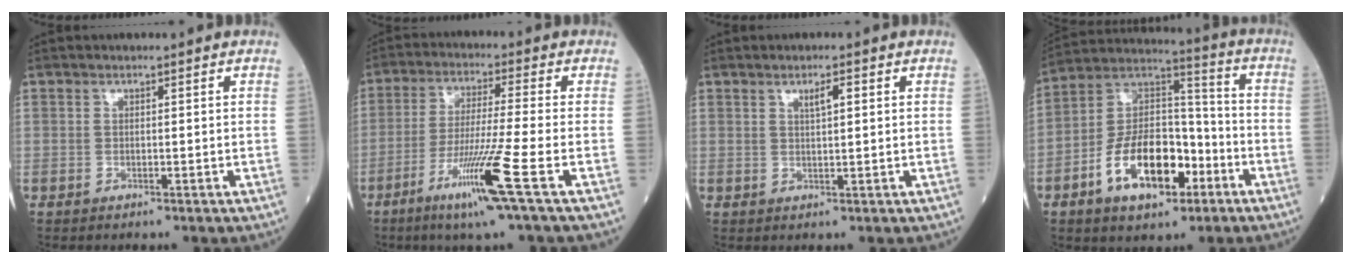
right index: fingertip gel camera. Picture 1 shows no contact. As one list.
[{"total": 10.8, "force": [-5.1, -1.8, 9.4], "torque": [-0.178, -0.029, -0.100]}, {"total": 2.2, "force": [0.9, 0.3, 2.0], "torque": [-0.034, 0.002, 0.017]}, {"total": 15.4, "force": [-6.5, 7.5, 11.7], "torque": [-0.224, 0.018, -0.109]}]